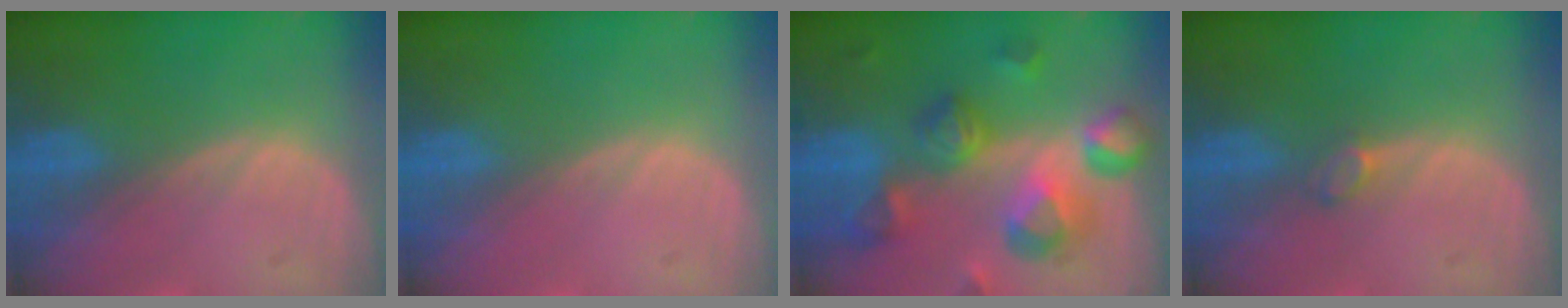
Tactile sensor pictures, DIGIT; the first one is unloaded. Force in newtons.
{"total": 0.0}
{"total": 10.7, "press": 9.6, "slide": 4.7}
{"total": 1.4, "press": 1.4, "slide": 0.2}